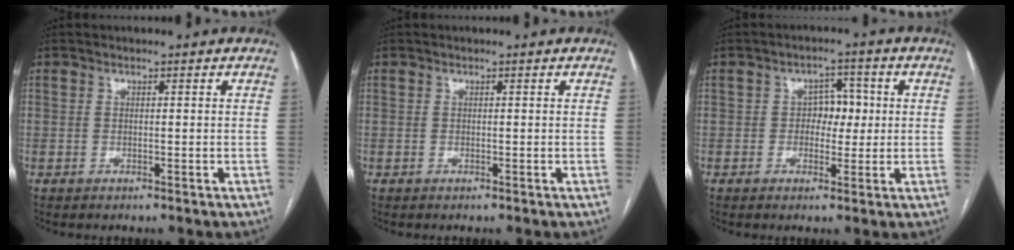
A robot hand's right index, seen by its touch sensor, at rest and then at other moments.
{"total": 0.0}
{"total": 4.4, "force": [0.1, 3.0, 3.1], "torque": [-0.040, 0.015, 0.001]}